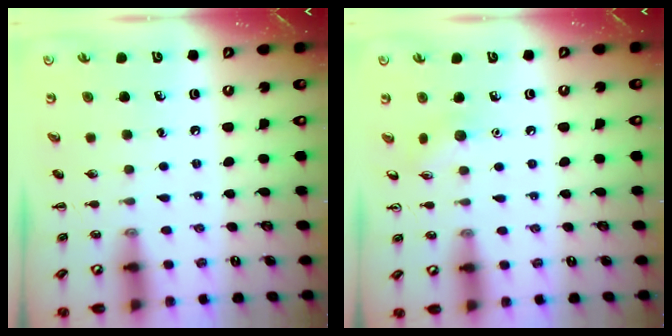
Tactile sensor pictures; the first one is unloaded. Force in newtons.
{"total": 5.9, "press": 5.7, "slide": 1.5}